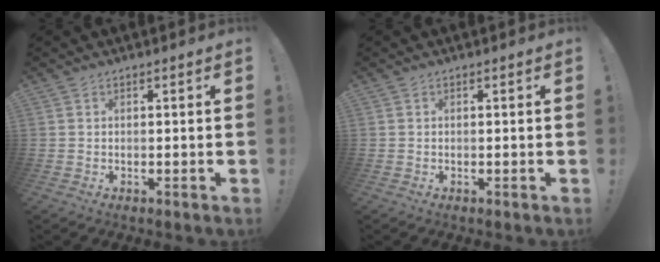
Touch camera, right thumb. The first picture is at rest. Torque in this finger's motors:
{"motor_torque": [-0.01, -0.17, 0.10, -0.11, -0.06]}